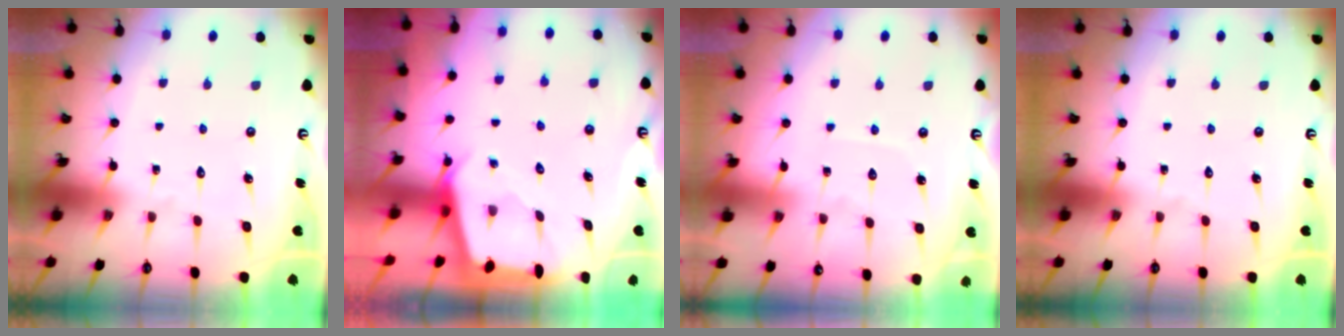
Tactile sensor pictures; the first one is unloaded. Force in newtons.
{"total": 2.4, "press": 2.4, "slide": 0.3}
{"total": 2.9, "press": 2.9, "slide": 0.4}
{"total": 0.0}